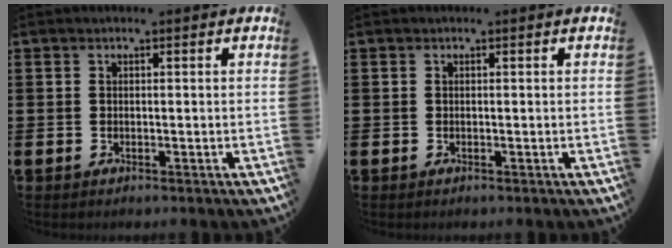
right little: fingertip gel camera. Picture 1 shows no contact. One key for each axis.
{"total": 0.0}